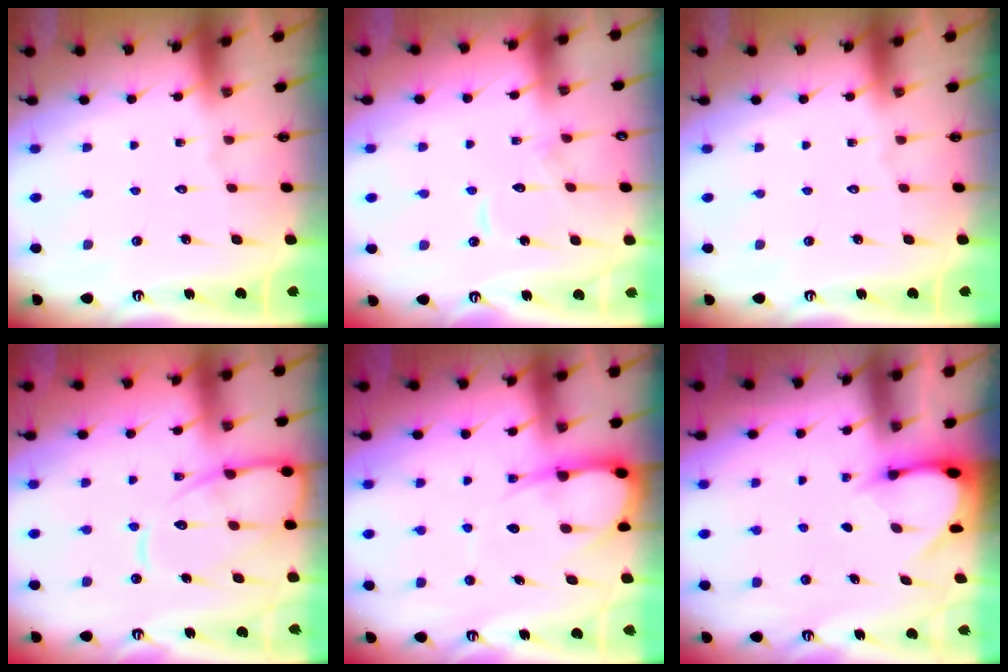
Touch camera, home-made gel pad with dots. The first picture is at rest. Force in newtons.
{"total": 9.0, "press": 9.0, "slide": 0.6}
{"total": 0.0}
{"total": 12.1, "press": 12.0, "slide": 1.6}
{"total": 7.7, "press": 7.6, "slide": 1.1}
{"total": 3.7, "press": 3.6, "slide": 0.3}